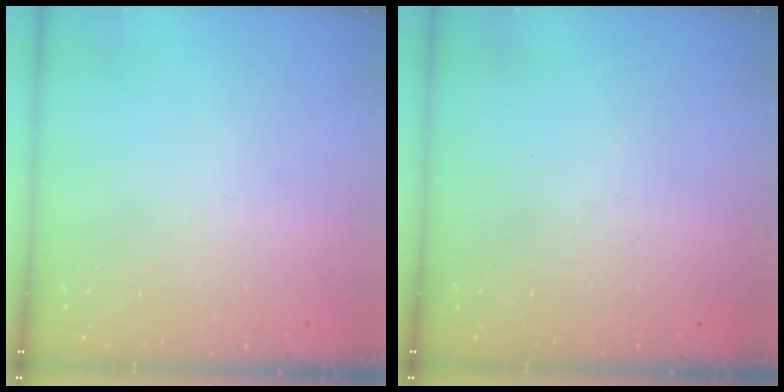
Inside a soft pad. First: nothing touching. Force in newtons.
{"total": 0.0}